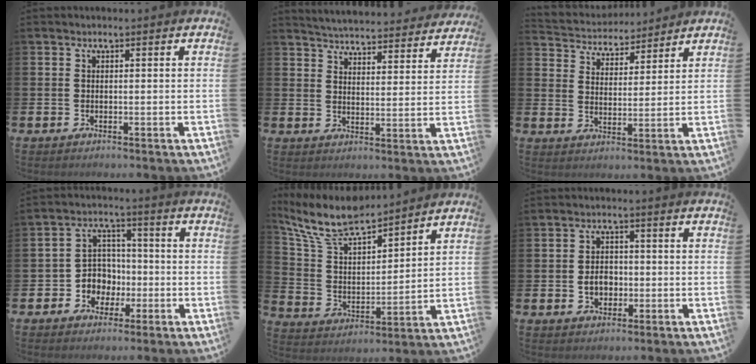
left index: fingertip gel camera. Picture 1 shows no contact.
{"total": 5.1, "force": [5.0, 0.4, 0.2], "torque": [-0.020, -0.044, 0.086]}
{"total": 4.3, "force": [4.1, 1.3, -0.4], "torque": [-0.016, -0.032, 0.070]}
{"total": 5.4, "force": [-1.0, 5.1, 1.4], "torque": [-0.039, 0.005, -0.023]}
{"total": 9.4, "force": [8.5, 2.0, 3.5], "torque": [-0.108, -0.049, 0.151]}
{"total": 3.2, "force": [-0.6, 2.5, 1.9], "torque": [-0.020, -0.002, -0.020]}